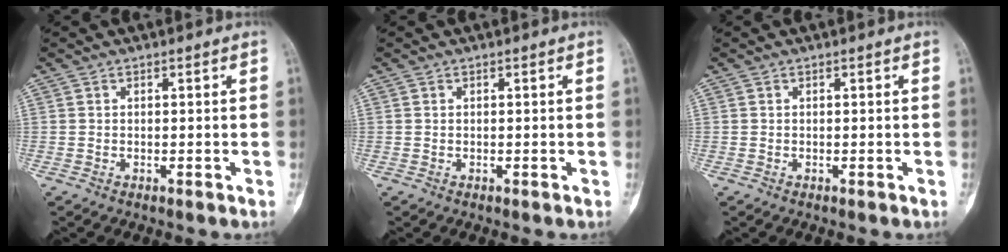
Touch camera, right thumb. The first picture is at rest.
{"total": 0.0}
{"total": 0.0}